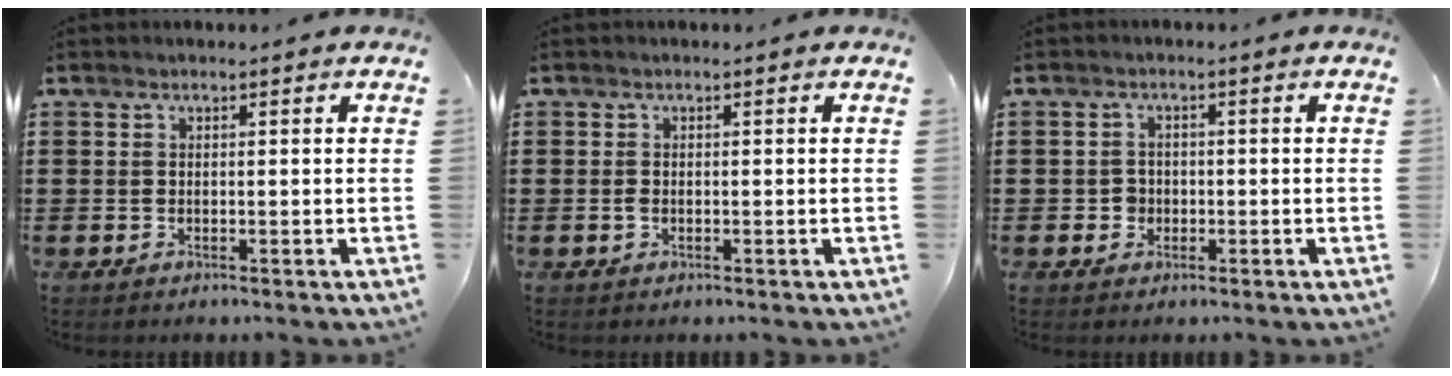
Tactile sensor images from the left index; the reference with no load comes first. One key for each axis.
{"total": 0.9, "fx": -0.2, "fy": 0.4, "fz": 0.8, "tx": -0.018, "ty": -0.001, "tz": -0.003}
{"total": 2.0, "fx": -0.5, "fy": 1.9, "fz": 0.6, "tx": -0.018, "ty": 0.004, "tz": -0.012}